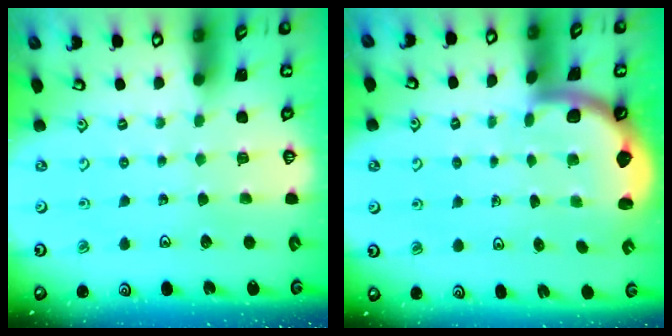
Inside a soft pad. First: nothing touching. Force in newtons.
{"total": 1.9, "press": 1.9, "slide": 0.3}